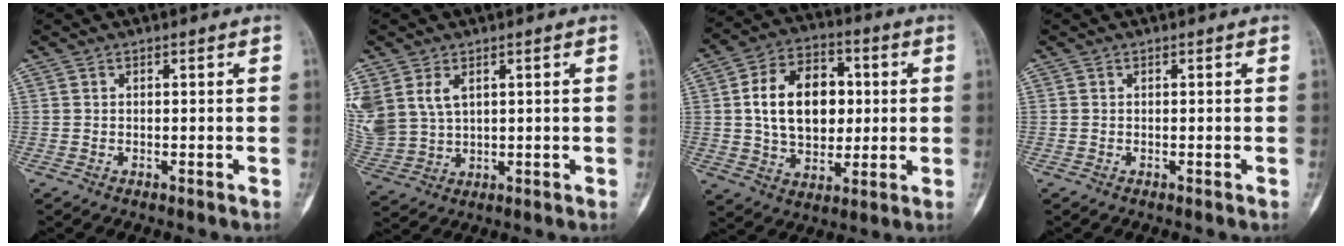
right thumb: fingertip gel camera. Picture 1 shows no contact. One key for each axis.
{"total": 11.2, "fx": 4.1, "fy": 7.8, "fz": 7.0, "tx": -0.172, "ty": -0.003, "tz": 0.099}
{"total": 16.4, "fx": 1.9, "fy": 11.2, "fz": 11.7, "tx": -0.156, "ty": 0.010, "tz": 0.032}
{"total": 0.0}